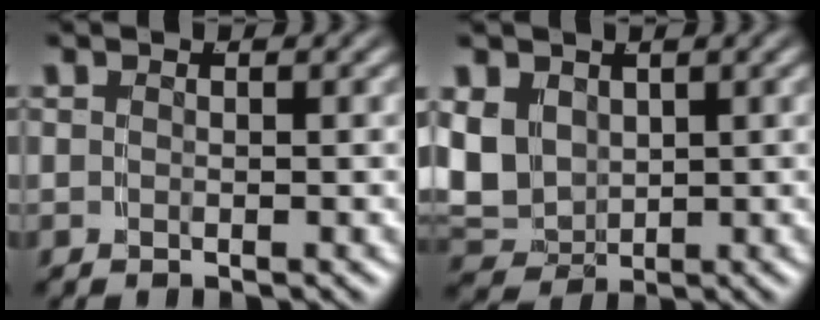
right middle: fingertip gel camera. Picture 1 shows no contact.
{"total": 5.4, "force": [0.4, 4.6, 2.7], "torque": [-0.082, -0.029, 0.026]}